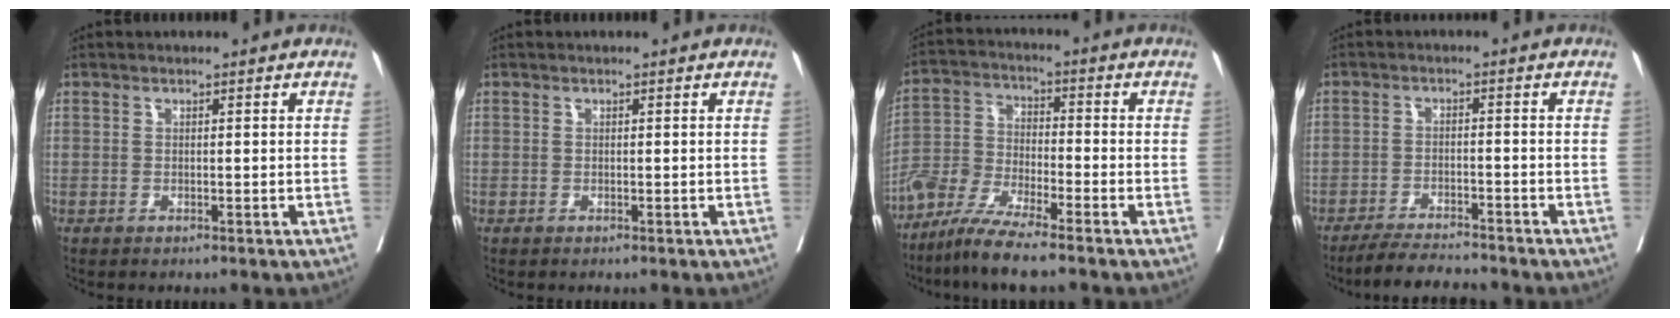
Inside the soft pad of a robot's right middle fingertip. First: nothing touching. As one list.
[{"total": 0.0}, {"total": 8.2, "force": [-6.7, 0.7, 4.6], "torque": [-0.102, -0.020, -0.139]}, {"total": 5.8, "force": [-5.6, 0.1, 1.7], "torque": [-0.032, -0.018, -0.098]}]